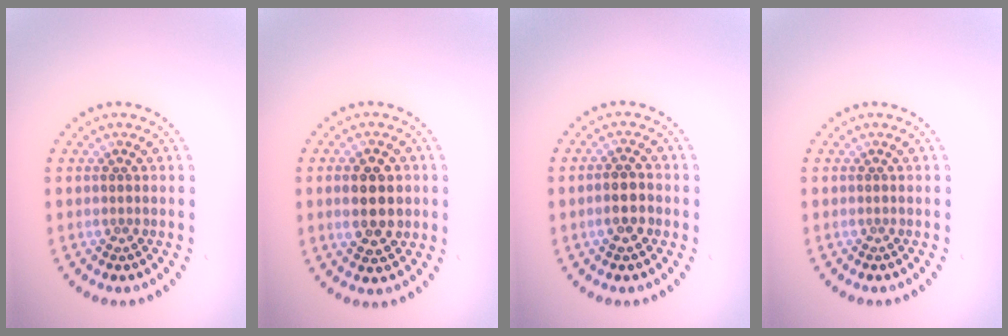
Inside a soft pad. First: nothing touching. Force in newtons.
{"total": 4.2, "press": 4.2, "slide": 0.2}
{"total": 2.3, "press": 2.2, "slide": 0.6}
{"total": 0.0}